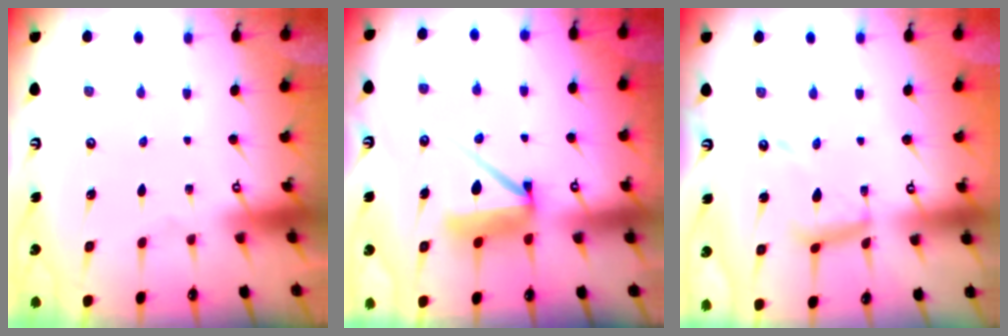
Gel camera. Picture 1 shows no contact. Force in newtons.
{"total": 9.6, "press": 9.5, "slide": 1.0}
{"total": 11.5, "press": 11.5, "slide": 1.1}